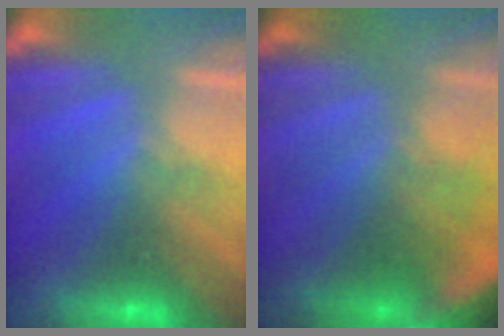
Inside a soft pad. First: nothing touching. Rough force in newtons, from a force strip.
{"total": 3.8}